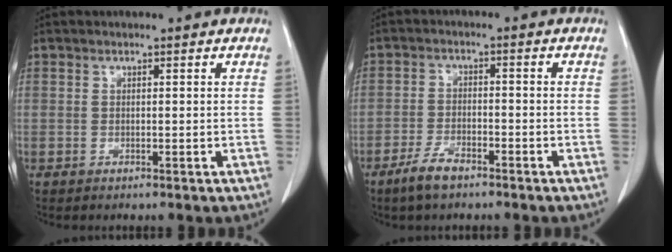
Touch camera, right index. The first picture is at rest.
{"total": 4.6, "force": [-3.4, 1.2, 2.7], "torque": [-0.060, -0.002, -0.066]}